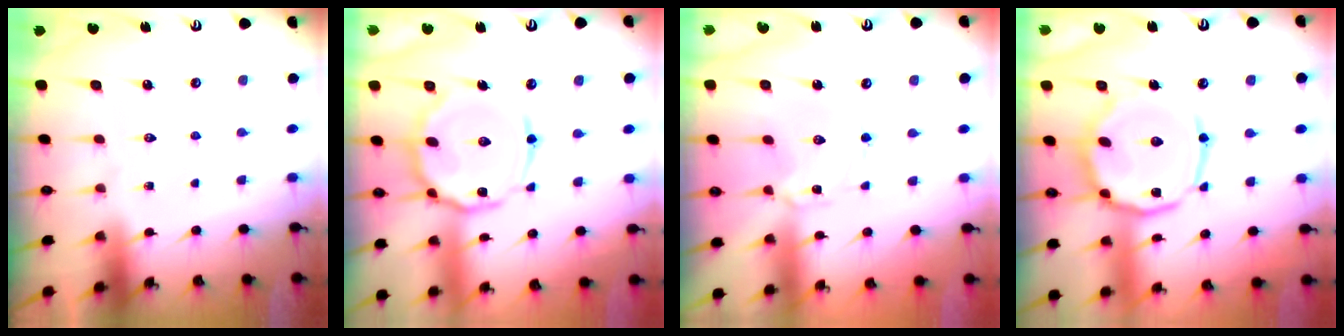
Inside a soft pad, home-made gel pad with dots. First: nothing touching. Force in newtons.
{"total": 14.5, "press": 14.4, "slide": 1.2}
{"total": 0.9, "press": 0.9, "slide": 0.2}
{"total": 16.0, "press": 16.0, "slide": 1.3}